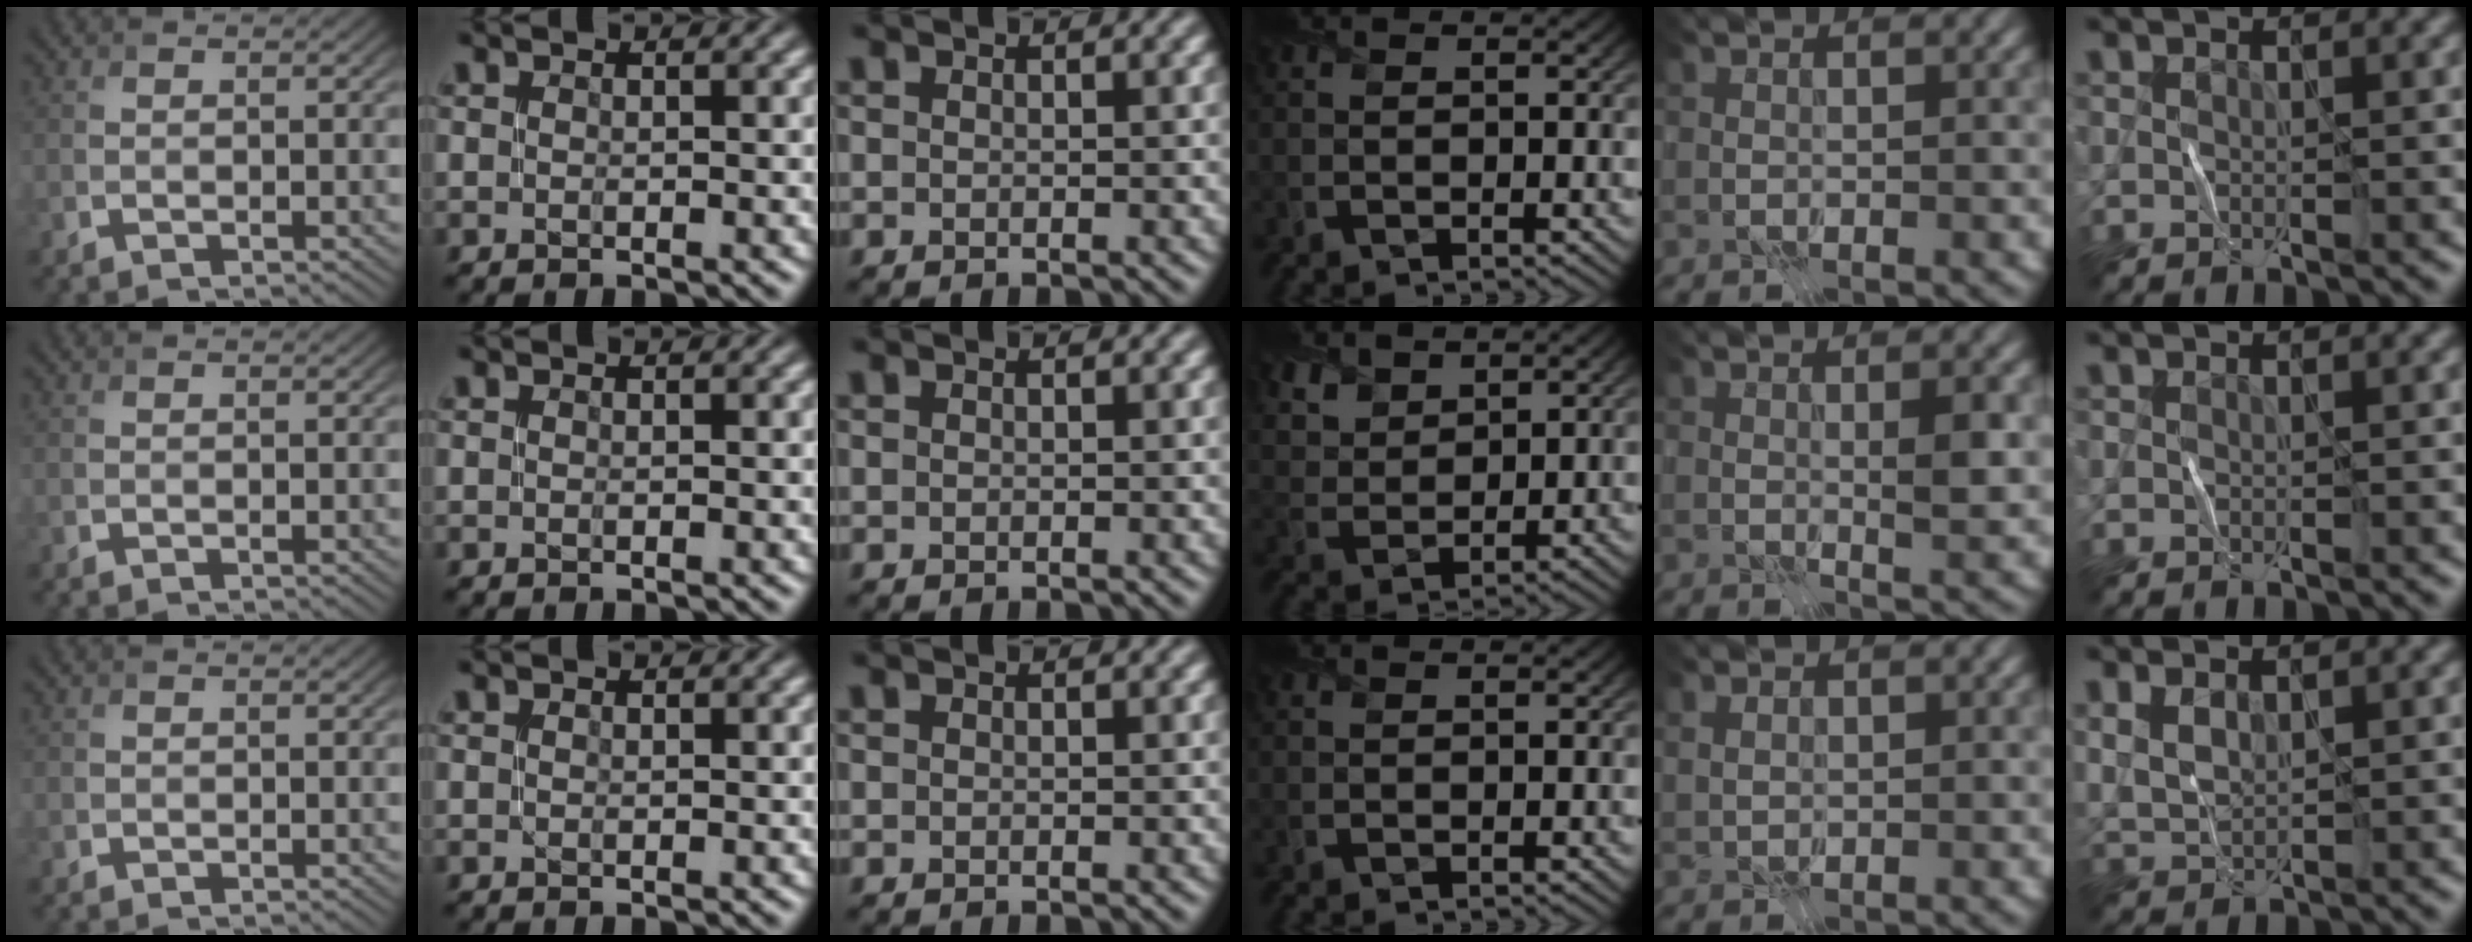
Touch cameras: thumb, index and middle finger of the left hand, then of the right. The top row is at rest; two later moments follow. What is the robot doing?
{"motion": "fold", "object": "shorts"}